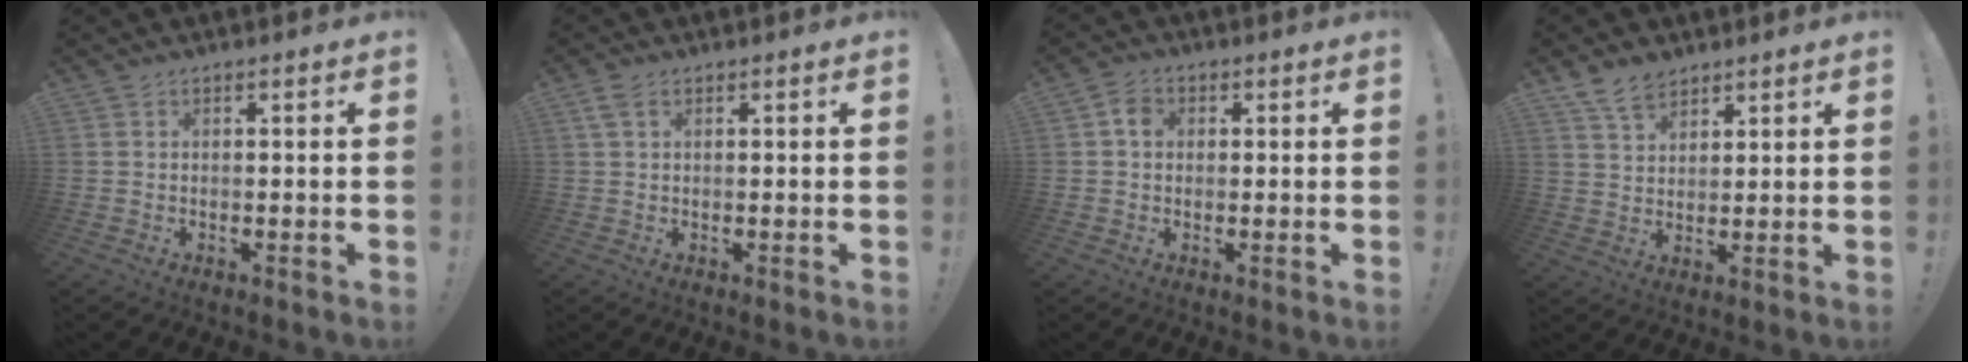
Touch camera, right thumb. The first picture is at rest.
{"total": 2.3, "force": [1.0, 1.2, 1.7], "torque": [-0.035, 0.003, 0.019]}
{"total": 4.1, "force": [0.7, 3.3, 2.3], "torque": [-0.032, 0.006, 0.012]}
{"total": 7.0, "force": [5.4, 3.7, 2.5], "torque": [-0.050, -0.025, 0.105]}